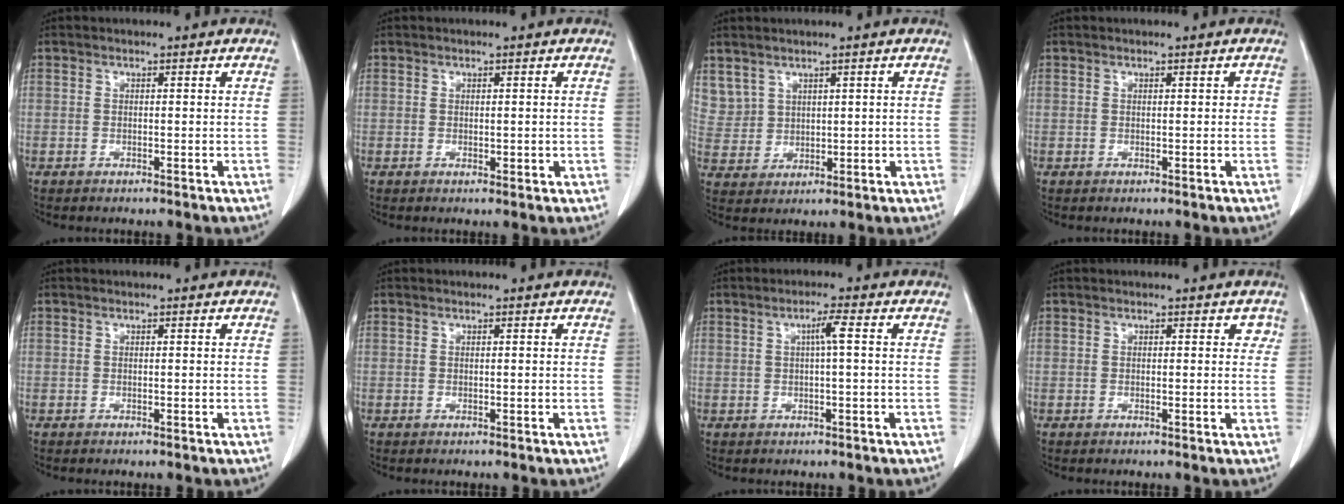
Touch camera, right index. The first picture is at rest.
{"total": 1.0, "force": [0.0, 0.6, 0.7], "torque": [-0.008, -0.002, 0.002]}
{"total": 6.1, "force": [4.0, 4.6, 0.9], "torque": [-0.026, 0.011, 0.096]}
{"total": 0.7, "force": [0.2, 0.4, 0.5], "torque": [-0.005, 0.005, 0.005]}
{"total": 0.0}
{"total": 0.0}
{"total": 2.6, "force": [0.5, -0.3, 2.6], "torque": [-0.046, 0.003, 0.009]}
{"total": 1.5, "force": [0.8, 1.0, 0.7], "torque": [0.010, 0.003, 0.005]}